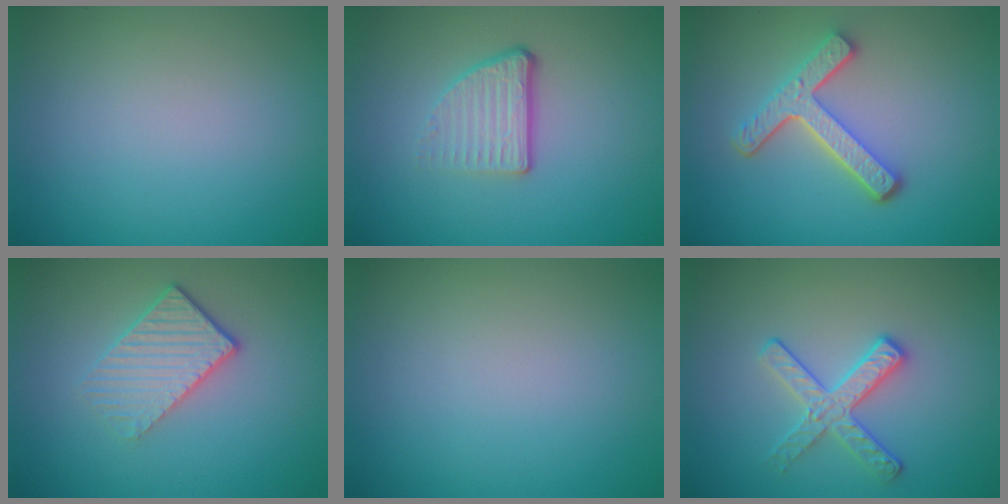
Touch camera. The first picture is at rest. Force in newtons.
{"total": 3.6, "press": 2.3, "slide": 2.8}
{"total": 4.7, "press": 3.5, "slide": 3.2}
{"total": 3.1, "press": 2.7, "slide": 1.7}
{"total": 0.0}
{"total": 2.8, "press": 2.7, "slide": 0.7}